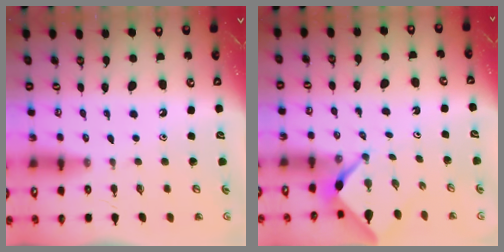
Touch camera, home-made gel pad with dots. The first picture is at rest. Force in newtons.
{"total": 2.3, "press": 2.2, "slide": 0.3}